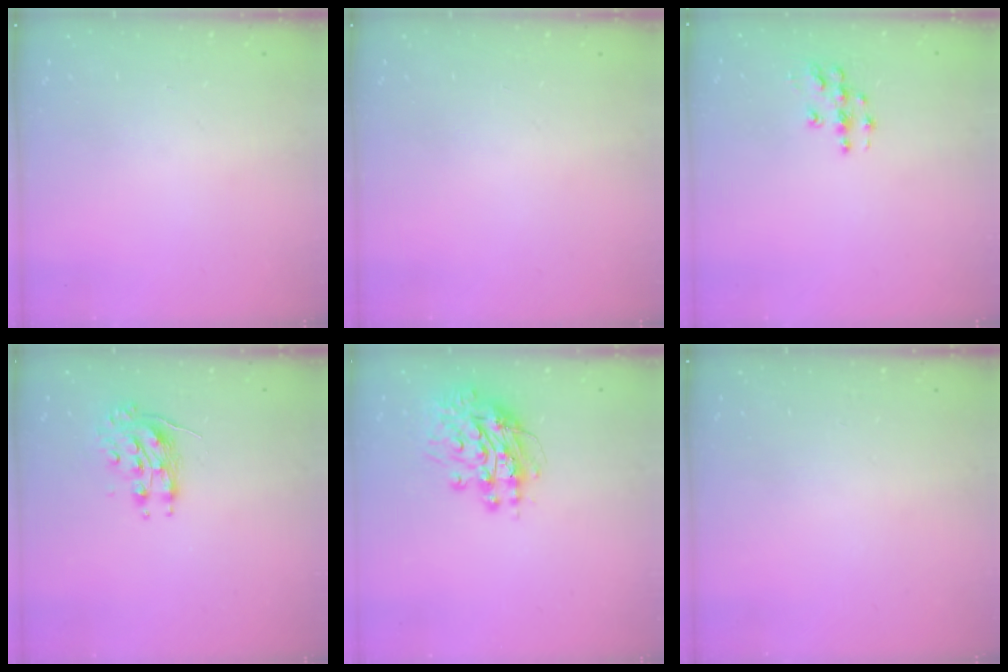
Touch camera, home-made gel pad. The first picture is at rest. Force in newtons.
{"total": 0.0}
{"total": 6.6, "press": 6.6, "slide": 0.3}
{"total": 8.7, "press": 8.7, "slide": 0.2}
{"total": 12.5, "press": 12.4, "slide": 1.2}
{"total": 0.0}